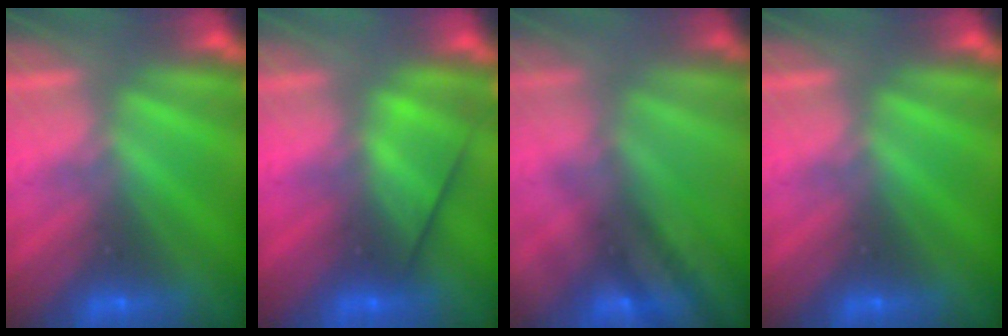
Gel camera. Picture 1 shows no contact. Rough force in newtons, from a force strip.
{"total": 2.6}
{"total": 2.4}
{"total": 0.0}